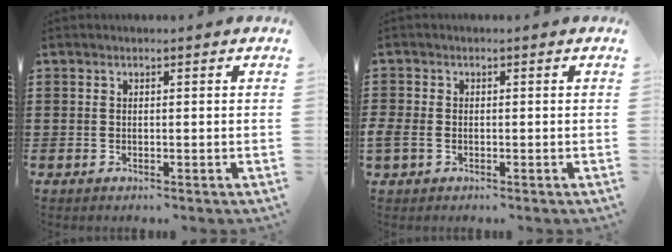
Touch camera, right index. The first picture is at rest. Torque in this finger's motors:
{"motor_torque": [0.62, 0.64, 0.12, 0.06]}